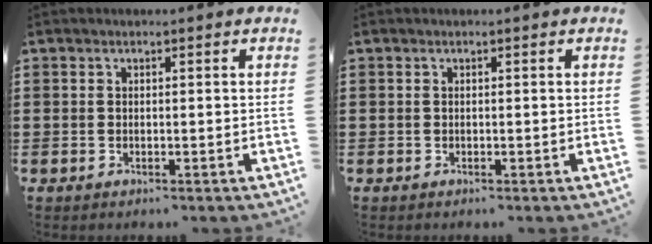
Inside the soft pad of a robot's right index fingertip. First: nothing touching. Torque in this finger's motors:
{"motor_torque": [0.24, -0.28, -0.01, -0.01]}